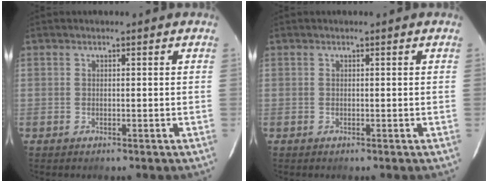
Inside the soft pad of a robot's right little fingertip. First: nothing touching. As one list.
[{"total": 0.0}]